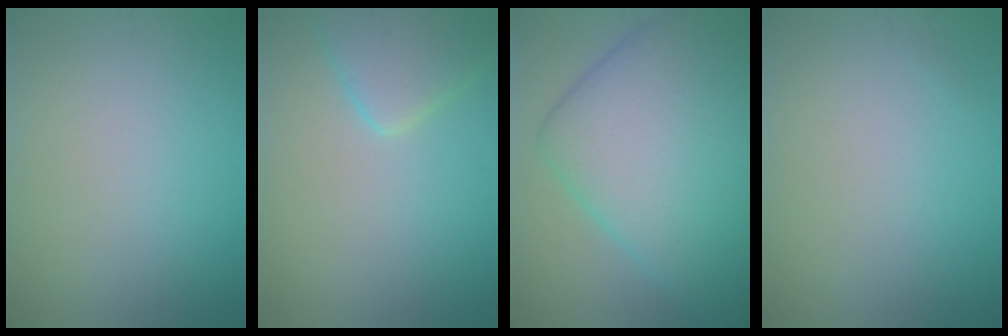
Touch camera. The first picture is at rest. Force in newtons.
{"total": 3.7, "press": 3.7, "slide": 0.3}
{"total": 14.2, "press": 14.2, "slide": 0.1}
{"total": 0.0}